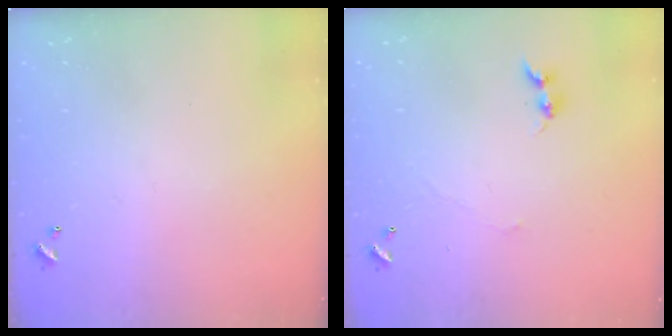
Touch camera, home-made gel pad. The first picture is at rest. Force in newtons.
{"total": 1.4, "press": 1.3, "slide": 0.4}